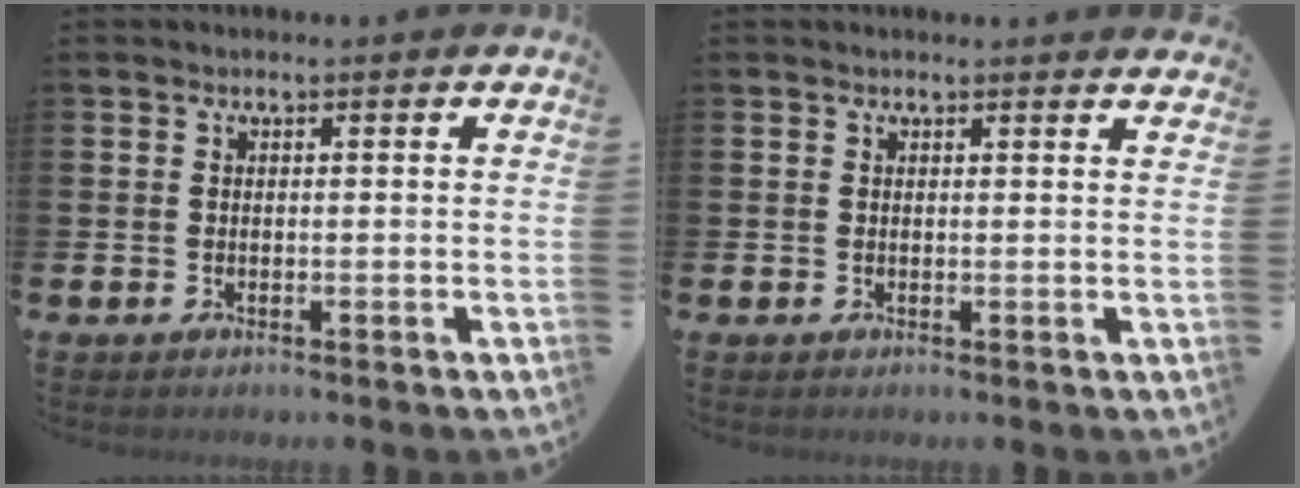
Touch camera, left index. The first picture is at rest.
{"total": 0.9, "force": [0.9, -0.1, 0.0], "torque": [0.008, -0.006, 0.016]}